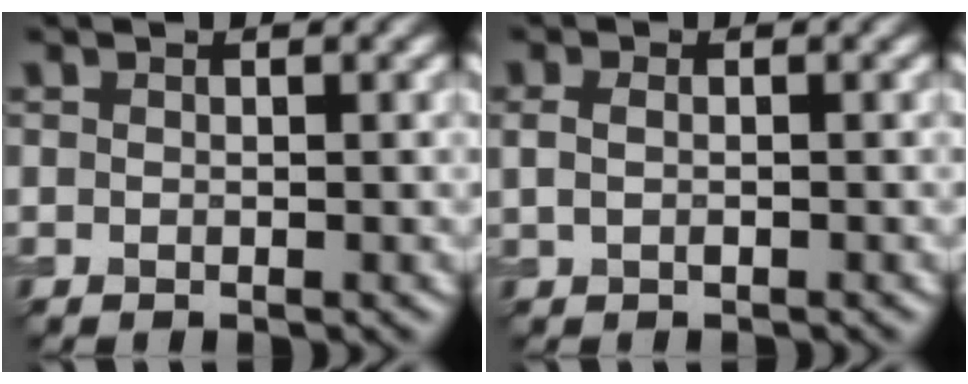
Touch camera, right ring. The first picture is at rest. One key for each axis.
{"total": 0.8, "fx": -0.1, "fy": 0.3, "fz": 0.7, "tx": -0.017, "ty": 0.005, "tz": -0.004}